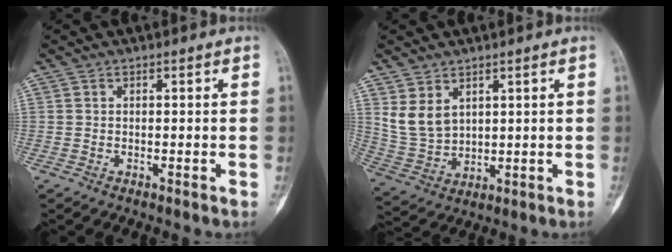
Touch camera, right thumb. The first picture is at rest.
{"total": 7.0, "force": [3.2, 4.6, 4.1], "torque": [-0.070, -0.017, 0.084]}